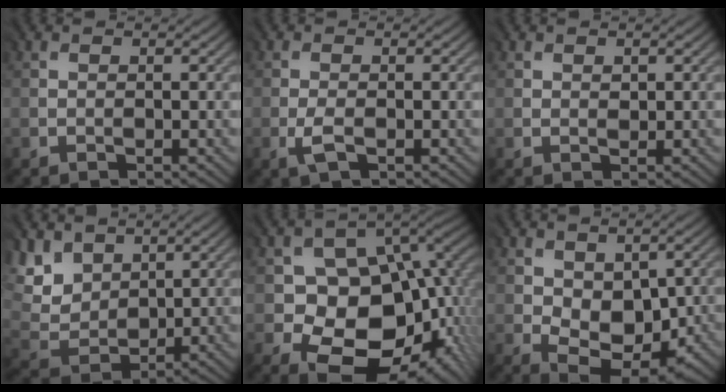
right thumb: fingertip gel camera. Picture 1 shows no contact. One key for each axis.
{"total": 1.7, "fx": -0.9, "fy": 0.7, "fz": 1.3, "tx": -0.038, "ty": -0.005, "tz": -0.019}
{"total": 1.0, "fx": 0.5, "fy": 0.7, "fz": 0.5, "tx": -0.006, "ty": -0.002, "tz": 0.010}
{"total": 7.5, "fx": 4.3, "fy": 5.2, "fz": 3.2, "tx": -0.136, "ty": -0.002, "tz": 0.098}
{"total": 15.2, "fx": -2.7, "fy": 10.8, "fz": 10.3, "tx": -0.151, "ty": -0.026, "tz": -0.030}
{"total": 8.2, "fx": -0.6, "fy": 5.7, "fz": 5.8, "tx": -0.096, "ty": -0.018, "tz": -0.003}